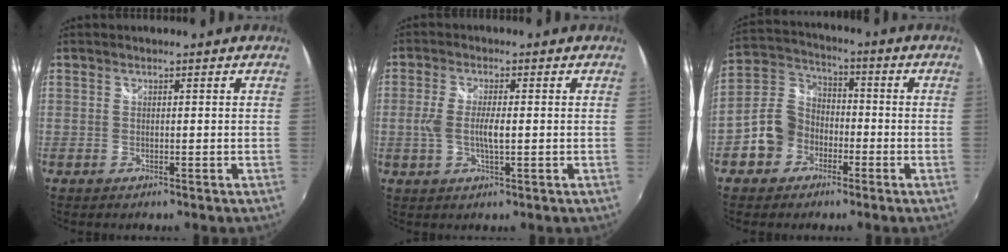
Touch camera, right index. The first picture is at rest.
{"total": 4.8, "force": [-0.5, 1.1, 4.6], "torque": [-0.090, -0.004, -0.011]}
{"total": 8.6, "force": [-3.9, 7.1, 2.8], "torque": [-0.069, 0.030, -0.071]}